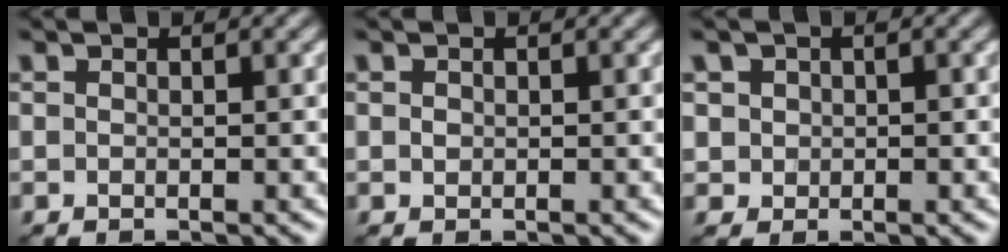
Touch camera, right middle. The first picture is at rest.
{"total": 0.6, "force": [0.2, 0.5, 0.3], "torque": [-0.008, 0.005, 0.005]}
{"total": 2.6, "force": [0.9, 2.3, 0.9], "torque": [-0.017, 0.009, 0.016]}